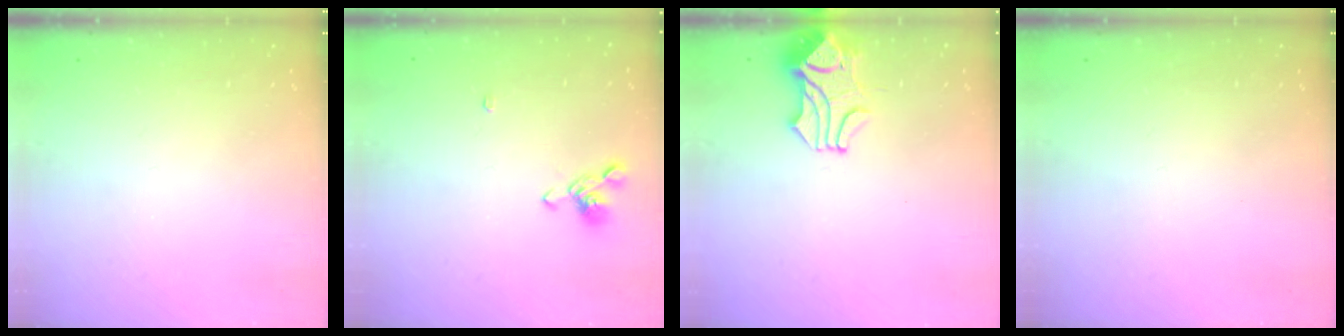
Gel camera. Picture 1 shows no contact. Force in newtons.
{"total": 2.0, "press": 1.8, "slide": 0.8}
{"total": 2.0, "press": 1.7, "slide": 0.9}
{"total": 0.0}